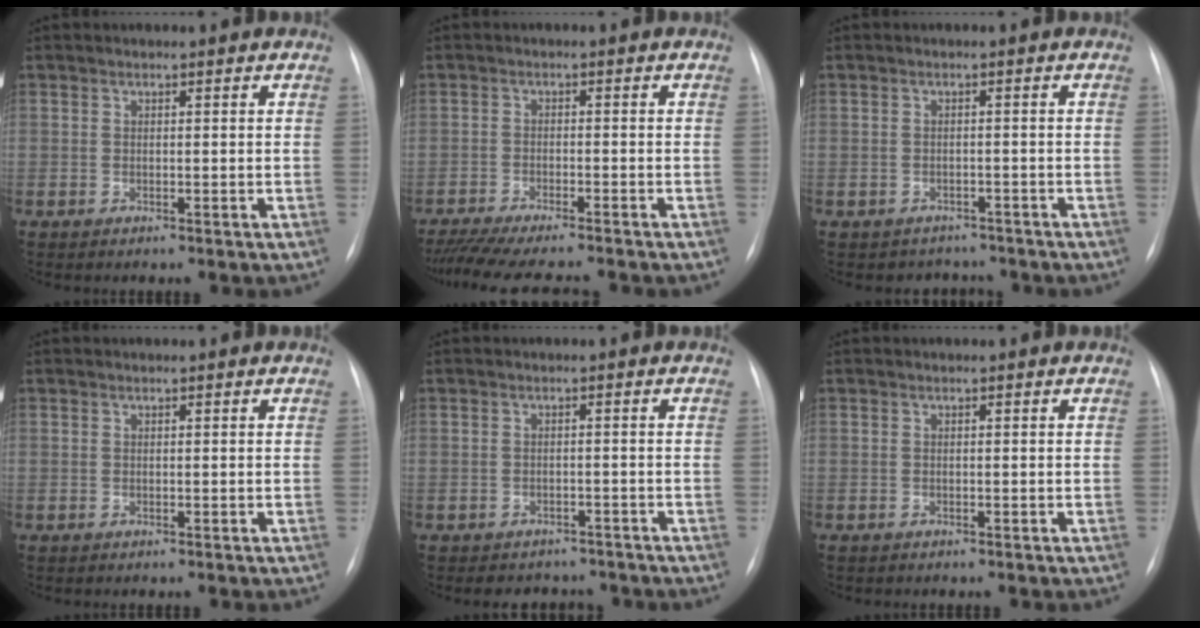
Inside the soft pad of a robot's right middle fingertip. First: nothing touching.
{"total": 12.9, "force": [-11.4, 1.0, 5.9], "torque": [-0.085, -0.022, -0.167]}
{"total": 3.6, "force": [-3.0, 1.8, -0.4], "torque": [0.001, 0.015, -0.040]}
{"total": 0.0}
{"total": 5.2, "force": [-4.4, 2.6, 0.4], "torque": [-0.003, 0.014, -0.051]}
{"total": 0.0}